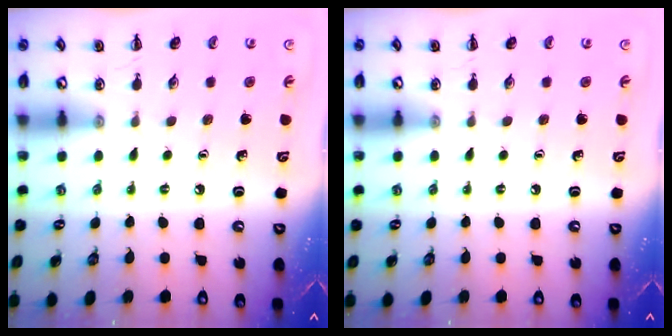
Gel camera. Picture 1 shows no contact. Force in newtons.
{"total": 0.0}